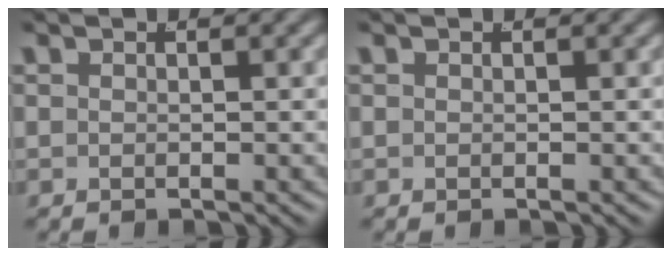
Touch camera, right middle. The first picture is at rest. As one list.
[{"total": 0.0}]